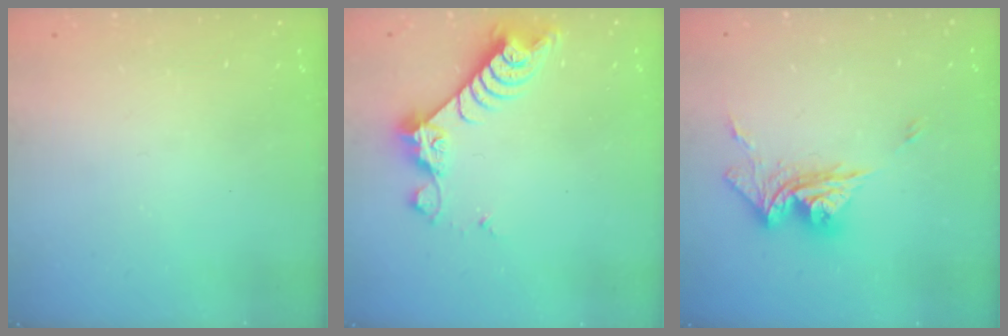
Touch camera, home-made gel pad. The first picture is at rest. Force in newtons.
{"total": 8.1, "press": 8.1, "slide": 0.7}
{"total": 12.0, "press": 11.9, "slide": 1.5}